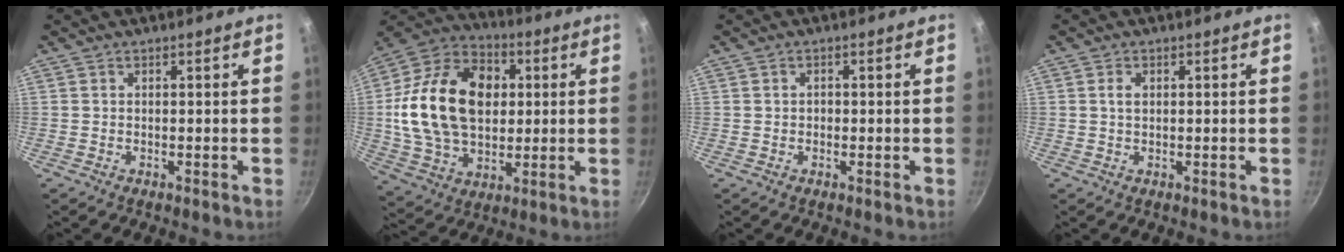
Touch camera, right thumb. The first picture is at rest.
{"total": 24.3, "force": [2.7, 17.0, 17.2], "torque": [-0.284, 0.014, 0.043]}
{"total": 1.1, "force": [0.0, 1.0, 0.6], "torque": [-0.007, 0.005, -0.001]}
{"total": 1.9, "force": [0.5, 1.2, 1.4], "torque": [-0.022, 0.002, 0.008]}